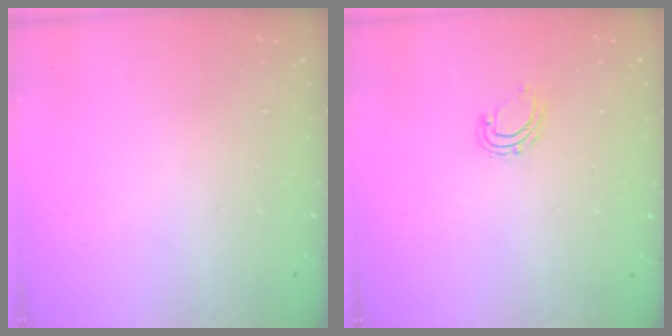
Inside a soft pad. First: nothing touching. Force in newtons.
{"total": 5.4, "press": 5.3, "slide": 0.7}